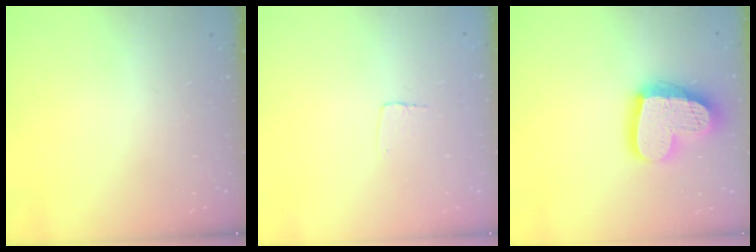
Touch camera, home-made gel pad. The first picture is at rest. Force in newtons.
{"total": 2.6, "press": 2.6, "slide": 0.1}
{"total": 18.9, "press": 18.8, "slide": 1.7}